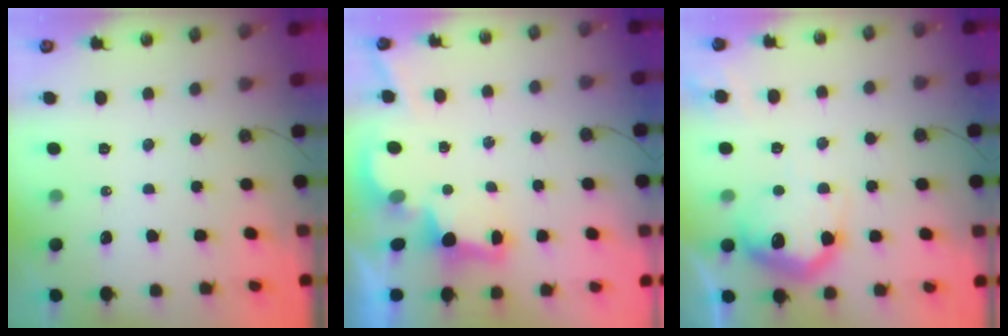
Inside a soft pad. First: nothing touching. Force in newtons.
{"total": 2.8, "press": 2.6, "slide": 0.9}
{"total": 18.1, "press": 18.0, "slide": 1.3}